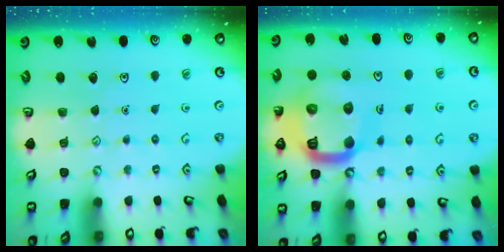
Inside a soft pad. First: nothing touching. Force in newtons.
{"total": 19.0, "press": 18.9, "slide": 2.2}